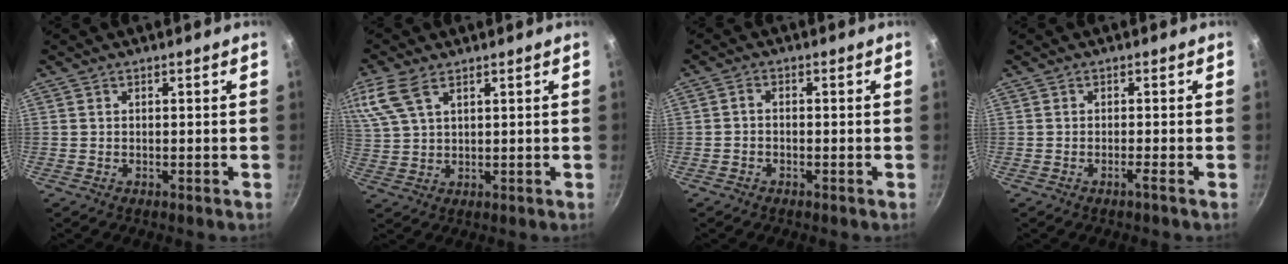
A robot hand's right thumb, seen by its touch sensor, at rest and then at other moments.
{"total": 9.4, "force": [5.4, 4.7, 6.1], "torque": [-0.138, 0.012, 0.114]}
{"total": 1.5, "force": [-0.8, 0.9, 0.9], "torque": [-0.017, 0.012, -0.019]}
{"total": 1.0, "force": [-0.6, -0.3, 0.8], "torque": [-0.022, 0.005, -0.012]}